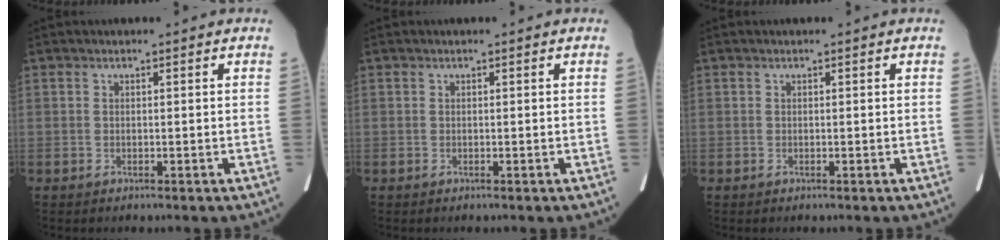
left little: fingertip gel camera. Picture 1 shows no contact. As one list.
[{"total": 0.0}, {"total": 0.0}]